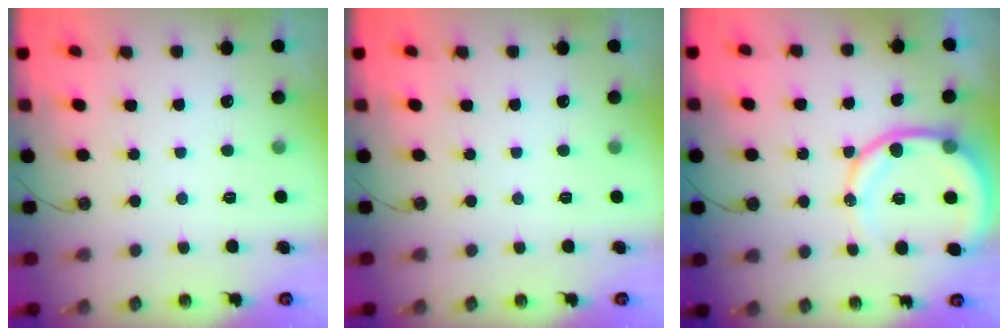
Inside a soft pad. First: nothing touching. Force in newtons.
{"total": 0.0}
{"total": 13.1, "press": 13.0, "slide": 1.5}